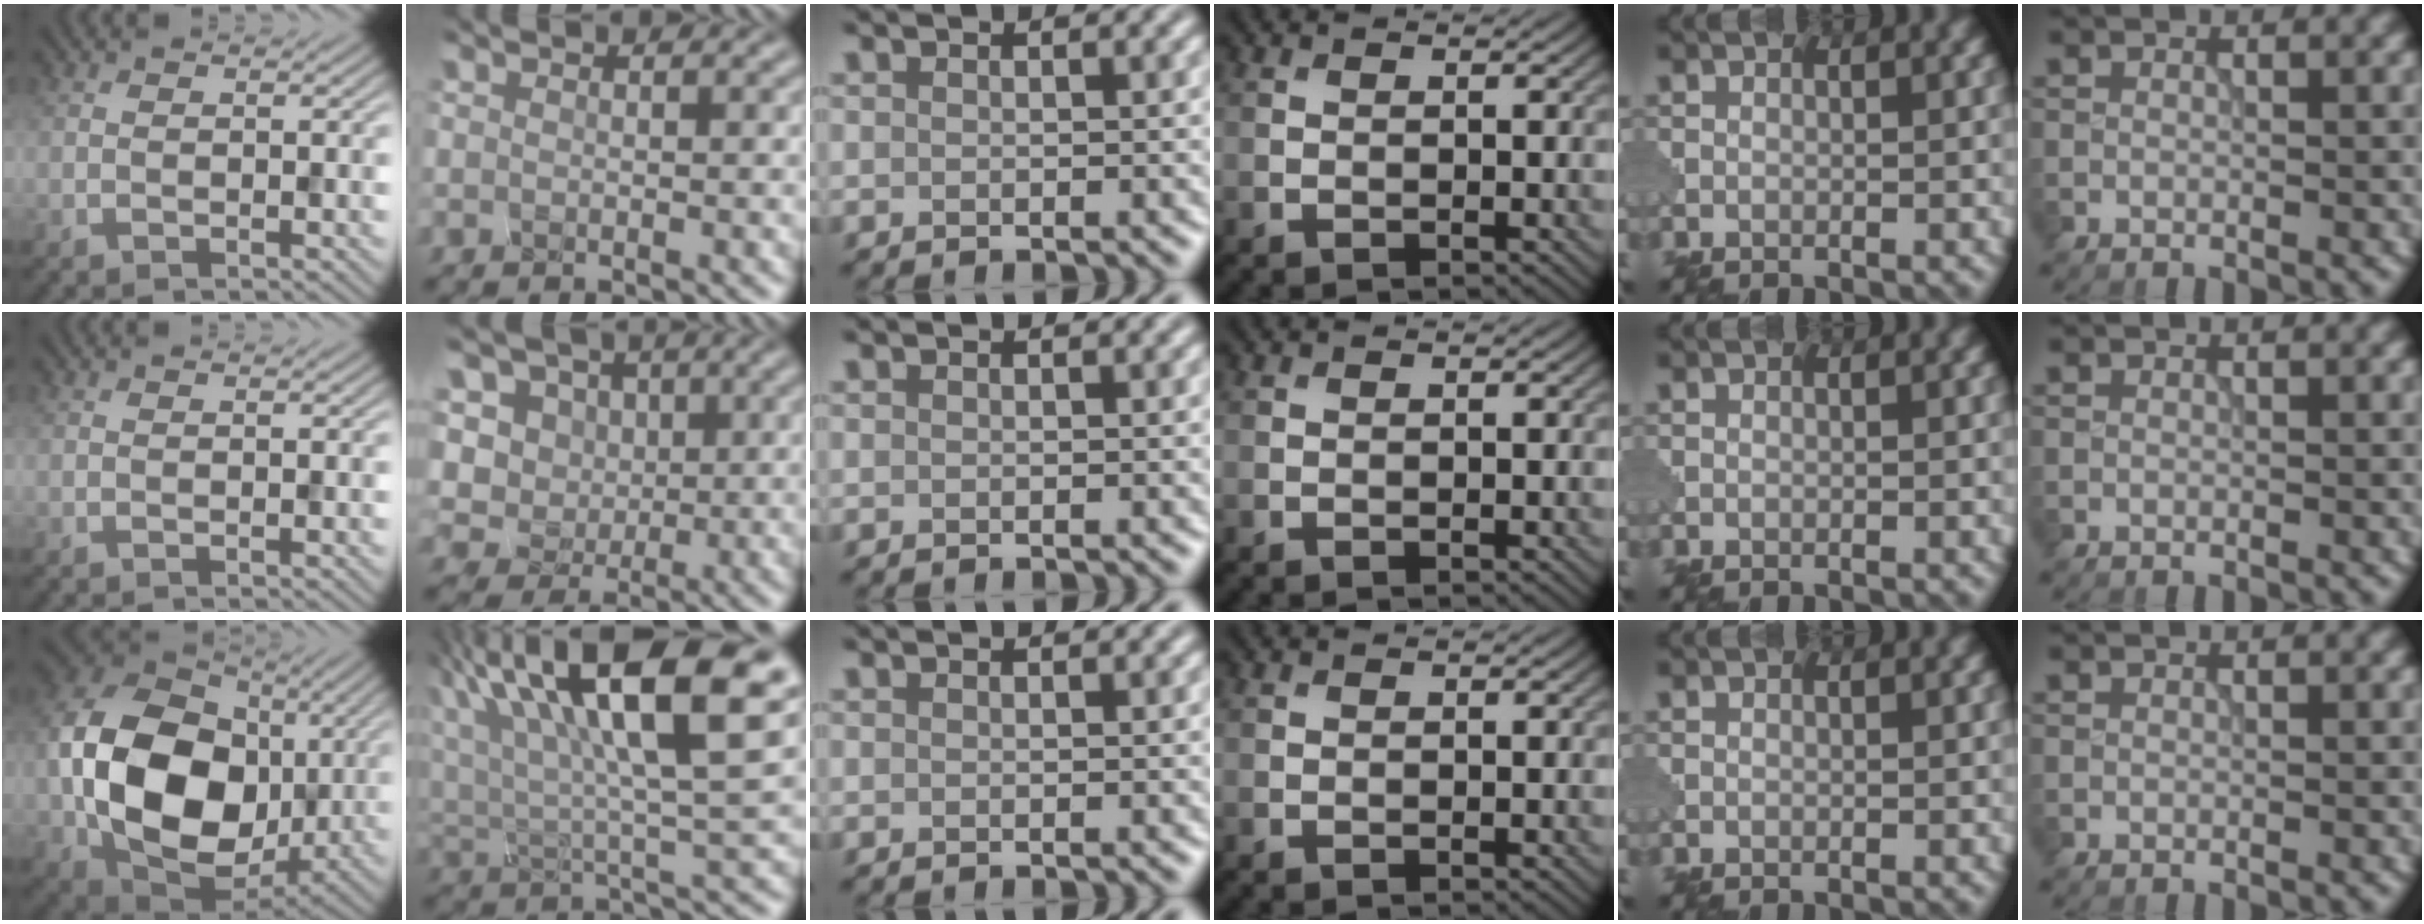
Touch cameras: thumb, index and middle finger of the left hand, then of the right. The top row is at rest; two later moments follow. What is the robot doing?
{"motion": "squeeze", "object": "foam earplug"}